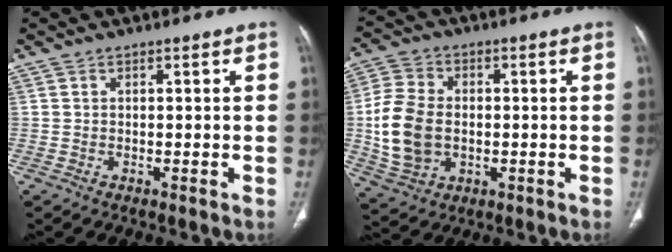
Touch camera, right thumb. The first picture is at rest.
{"total": 12.9, "force": [-0.6, 9.2, 9.0], "torque": [-0.175, 0.005, -0.007]}